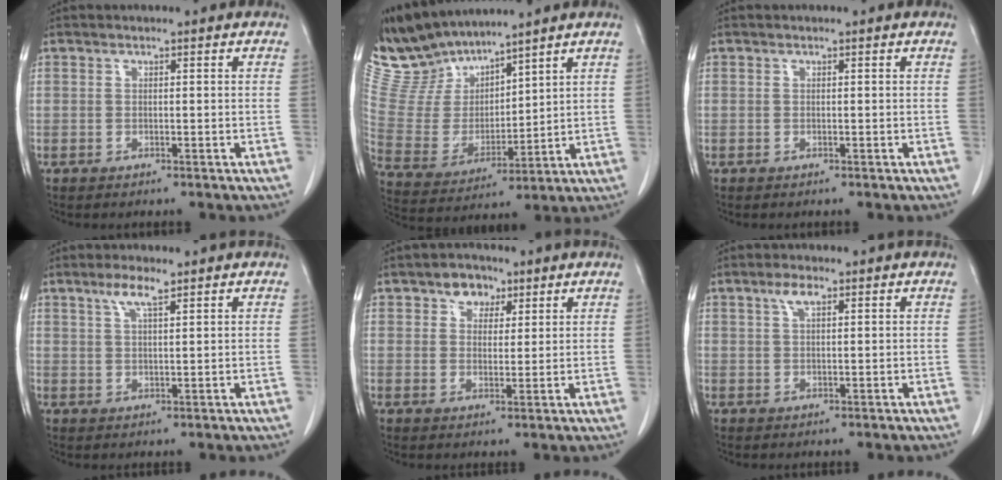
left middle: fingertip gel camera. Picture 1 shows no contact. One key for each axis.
{"total": 11.1, "fx": 10.7, "fy": 2.3, "fz": 1.4, "tx": -0.055, "ty": 0.004, "tz": 0.239}
{"total": 0.0}
{"total": 3.5, "fx": 2.3, "fy": 0.4, "fz": 2.6, "tx": -0.054, "ty": 0.004, "tz": 0.045}
{"total": 4.1, "fx": 2.3, "fy": 2.9, "fz": 1.7, "tx": -0.024, "ty": 0.011, "tz": 0.038}
{"total": 2.4, "fx": 1.3, "fy": 0.8, "fz": 1.9, "tx": -0.042, "ty": 0.007, "tz": 0.027}